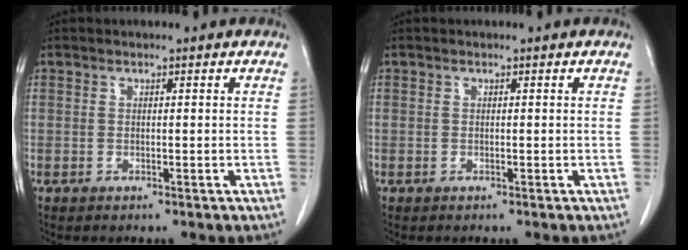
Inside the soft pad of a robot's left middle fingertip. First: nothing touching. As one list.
[{"total": 0.0}]